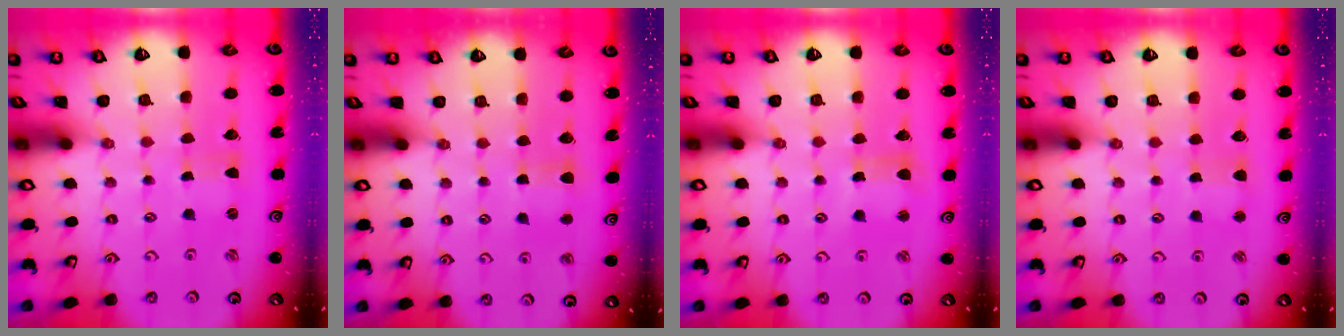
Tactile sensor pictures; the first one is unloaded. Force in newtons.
{"total": 4.0, "press": 3.9, "slide": 0.6}
{"total": 3.5, "press": 3.5, "slide": 0.3}
{"total": 2.7, "press": 2.7, "slide": 0.3}